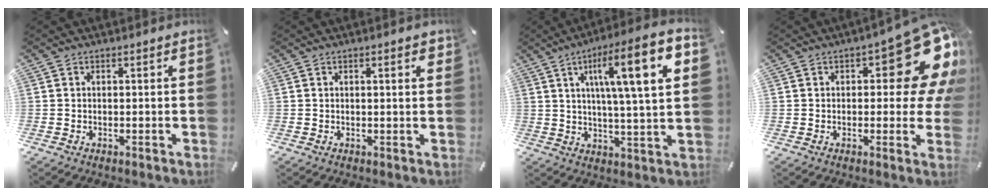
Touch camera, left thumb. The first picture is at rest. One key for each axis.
{"total": 1.9, "fx": 0.6, "fy": 0.3, "fz": 1.7, "tx": -0.027, "ty": 0.000, "tz": 0.007}
{"total": 16.1, "fx": 5.8, "fy": 2.6, "fz": 14.8, "tx": -0.238, "ty": -0.015, "tz": 0.078}
{"total": 18.0, "fx": 6.9, "fy": 7.5, "fz": 14.9, "tx": -0.172, "ty": -0.053, "tz": 0.110}